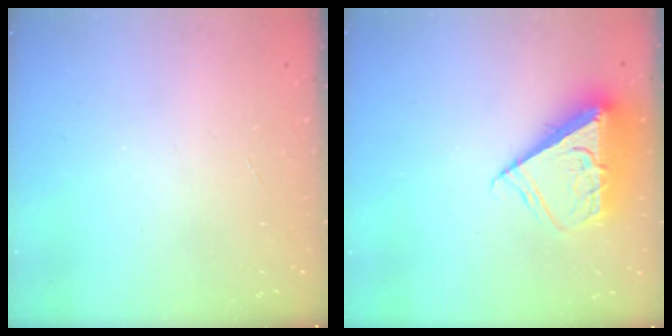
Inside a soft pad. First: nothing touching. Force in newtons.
{"total": 10.0, "press": 9.9, "slide": 1.1}